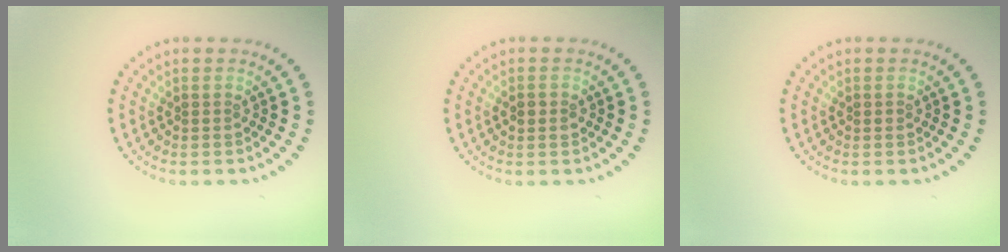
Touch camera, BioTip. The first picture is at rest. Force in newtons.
{"total": 1.5, "press": 1.5, "slide": 0.2}
{"total": 0.6, "press": 0.6, "slide": 0.1}